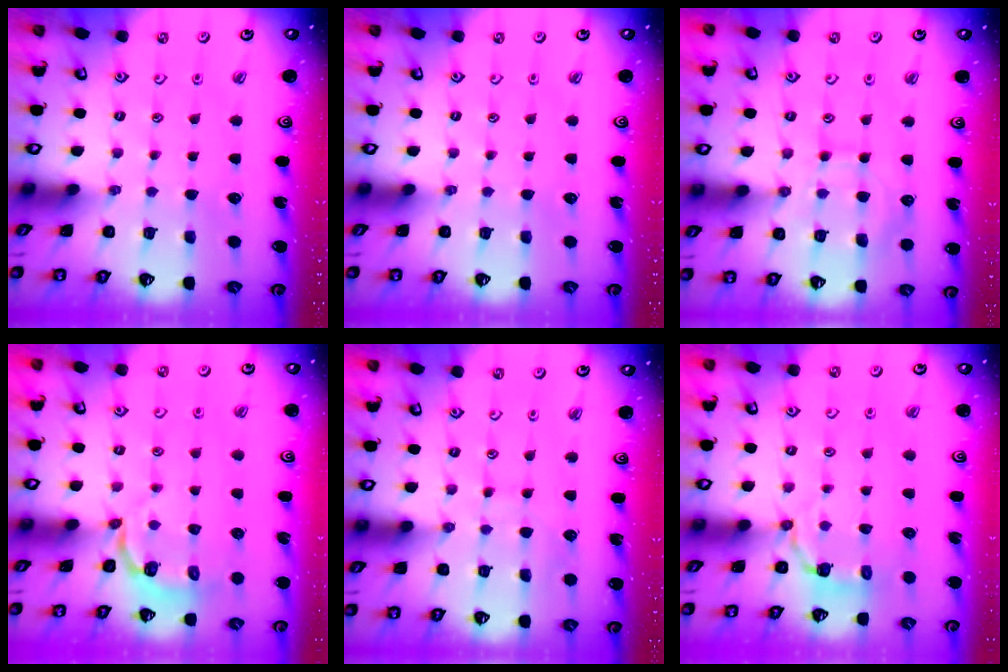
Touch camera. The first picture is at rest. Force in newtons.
{"total": 0.0}
{"total": 10.4, "press": 10.4, "slide": 1.1}
{"total": 3.4, "press": 2.4, "slide": 2.5}
{"total": 6.6, "press": 6.6, "slide": 0.4}
{"total": 3.9, "press": 2.1, "slide": 3.3}